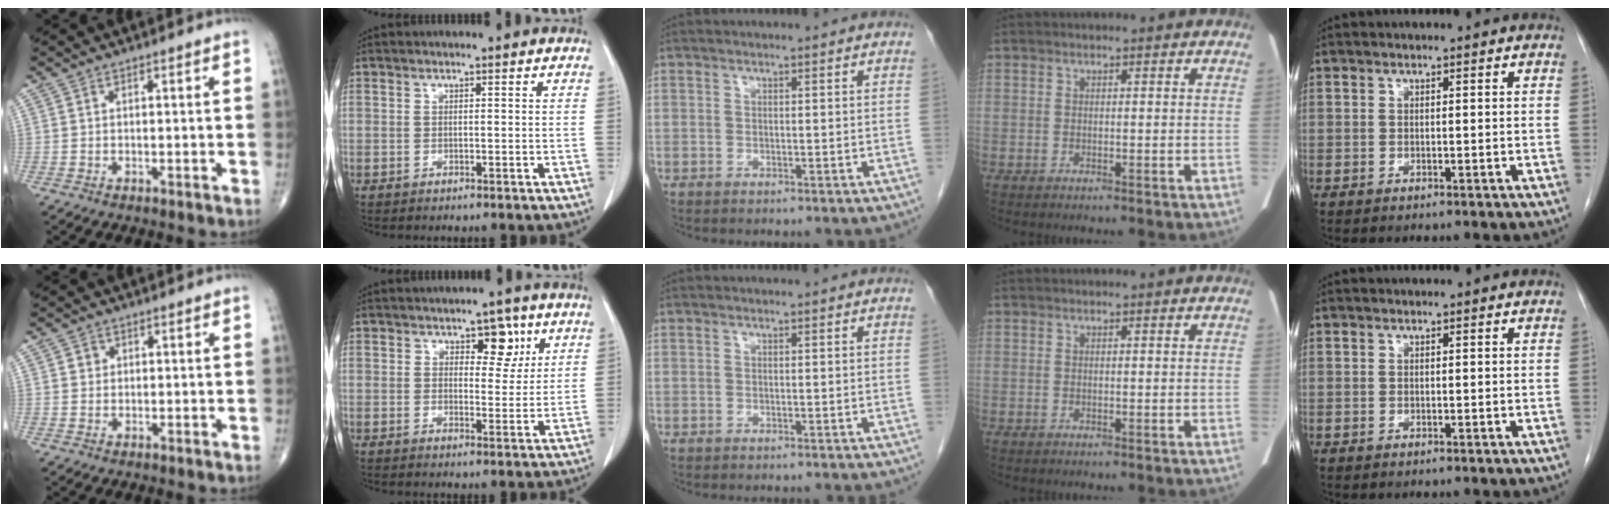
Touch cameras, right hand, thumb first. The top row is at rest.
{"thumb": {"total": 1.5, "force": [0.4, 1.4, 0.4], "torque": [0.000, 0.000, 0.003]}, "index": {"total": 5.2, "force": [2.7, 2.8, 3.4], "torque": [-0.037, 0.004, 0.037]}, "middle": {"total": 1.0, "force": [-1.0, 0.2, 0.2], "torque": [-0.008, -0.002, -0.014]}}